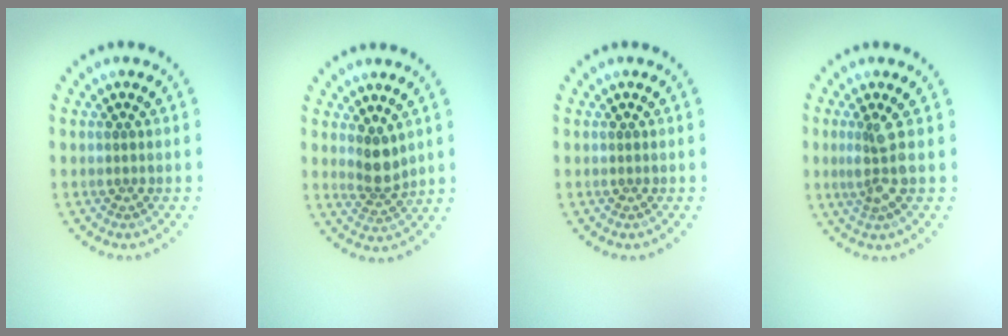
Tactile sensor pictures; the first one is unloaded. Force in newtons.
{"total": 2.4, "press": 2.0, "slide": 1.4}
{"total": 0.0}
{"total": 2.4, "press": 2.0, "slide": 1.4}